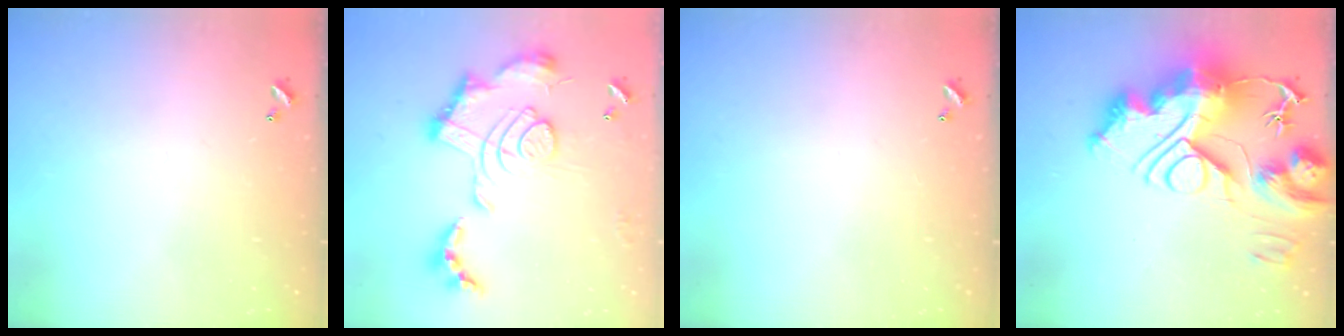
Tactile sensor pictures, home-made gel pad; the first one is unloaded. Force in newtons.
{"total": 2.4, "press": 1.9, "slide": 1.5}
{"total": 0.0}
{"total": 0.5, "press": 0.5, "slide": 0.0}